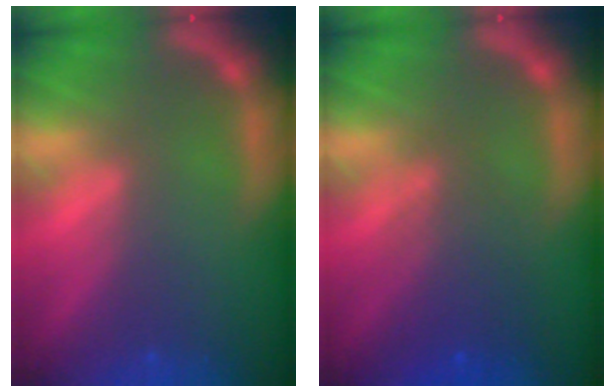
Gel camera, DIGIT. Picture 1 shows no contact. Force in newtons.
{"total": 4.1}